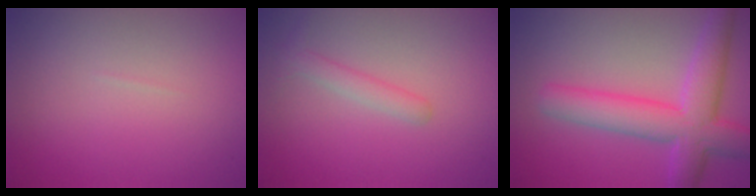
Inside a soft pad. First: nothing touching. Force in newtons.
{"total": 1.6, "press": 1.6, "slide": 0.0}
{"total": 6.8, "press": 6.8, "slide": 0.2}